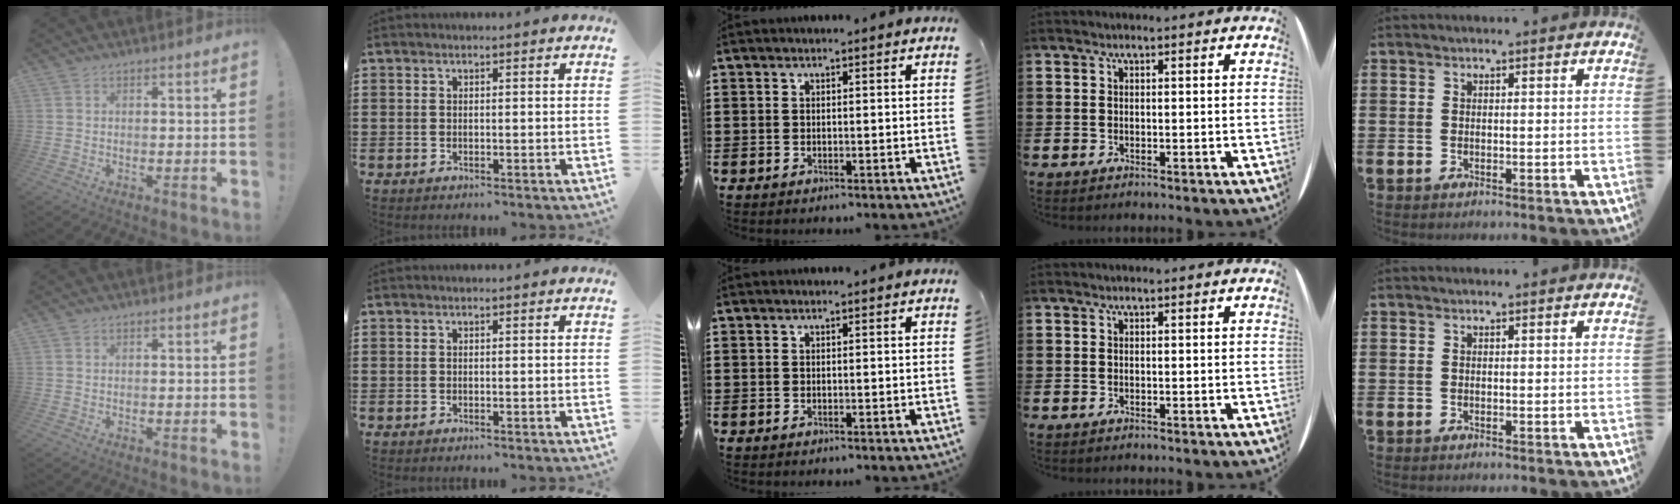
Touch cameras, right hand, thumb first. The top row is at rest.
{}